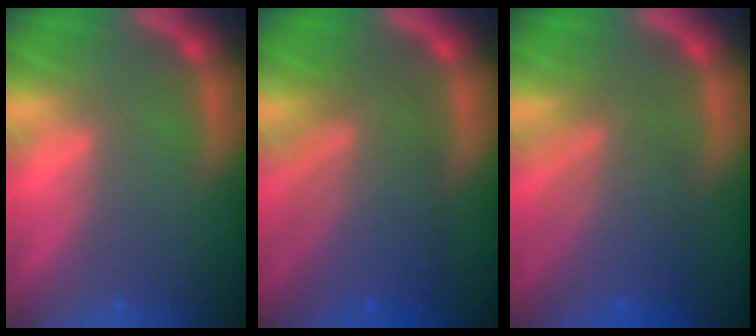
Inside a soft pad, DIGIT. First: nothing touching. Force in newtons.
{"total": 8.1}
{"total": 6.6}